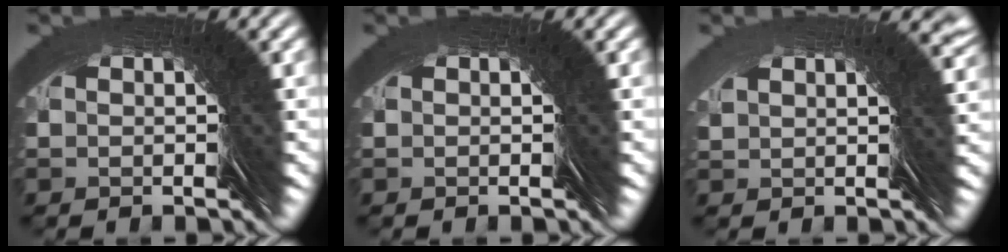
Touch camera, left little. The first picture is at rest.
{"total": 0.0}
{"total": 4.2, "force": [1.3, -3.5, -1.8], "torque": [0.057, 0.024, 0.021]}